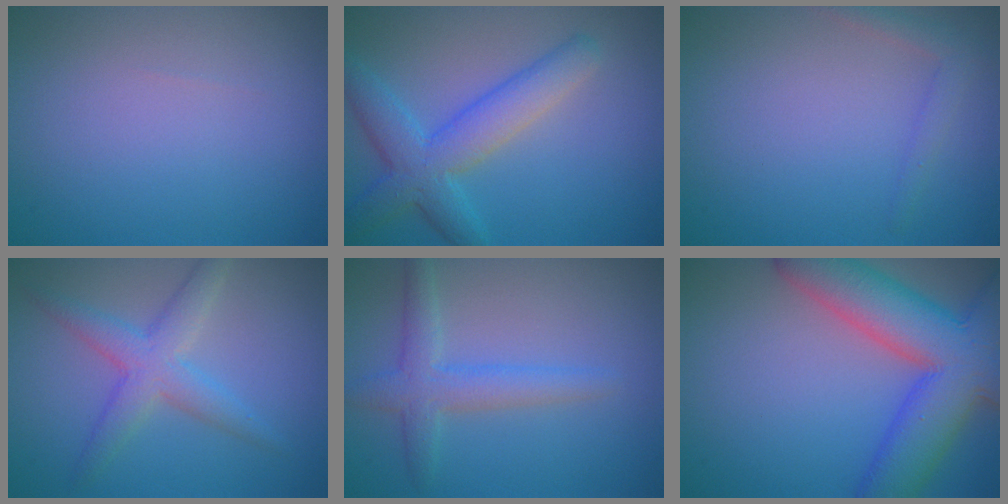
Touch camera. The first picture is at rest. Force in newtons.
{"total": 5.2, "press": 5.2, "slide": 0.1}
{"total": 1.5, "press": 1.5, "slide": 0.1}
{"total": 3.7, "press": 3.7, "slide": 0.2}
{"total": 3.1, "press": 3.1, "slide": 0.1}
{"total": 10.4, "press": 10.4, "slide": 0.4}